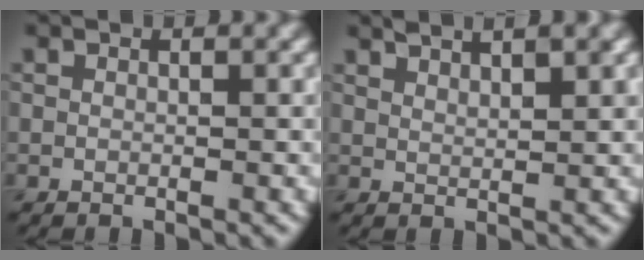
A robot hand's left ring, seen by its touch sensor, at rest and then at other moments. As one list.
[{"total": 3.0, "force": [2.2, 0.8, 1.9], "torque": [-0.007, 0.008, 0.023]}]